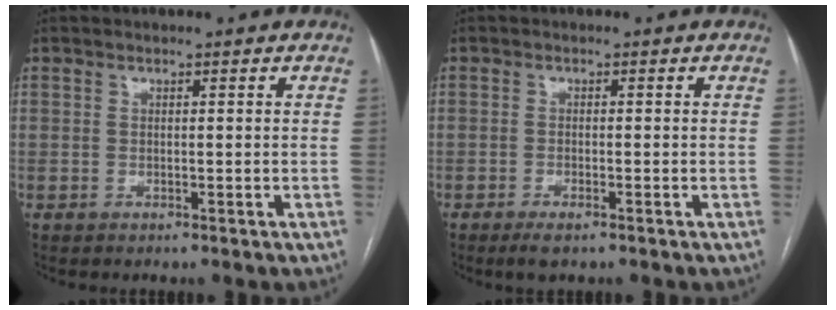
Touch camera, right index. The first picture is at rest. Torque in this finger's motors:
{"motor_torque": [0.26, -0.06, 0.13, 0.03]}